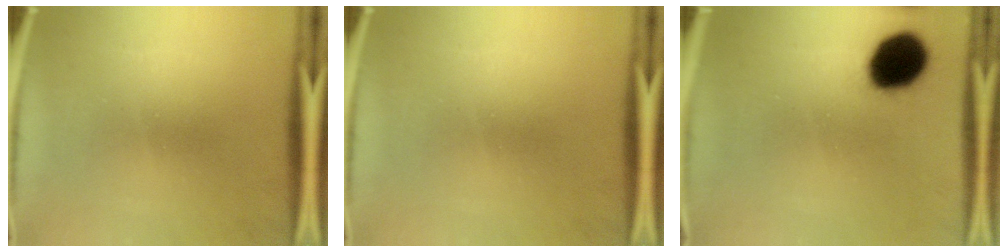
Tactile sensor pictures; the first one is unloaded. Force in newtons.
{"total": 0.0}
{"total": 15.0}